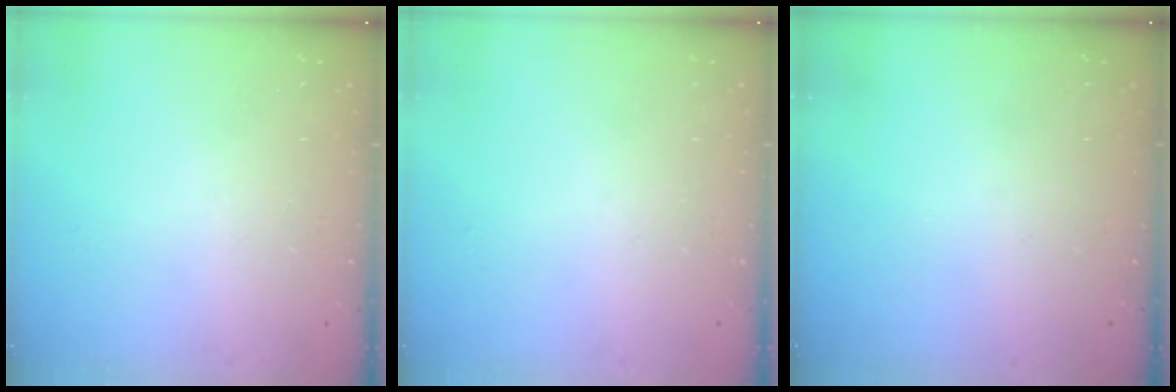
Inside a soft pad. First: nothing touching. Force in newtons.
{"total": 0.0}
{"total": 0.0}